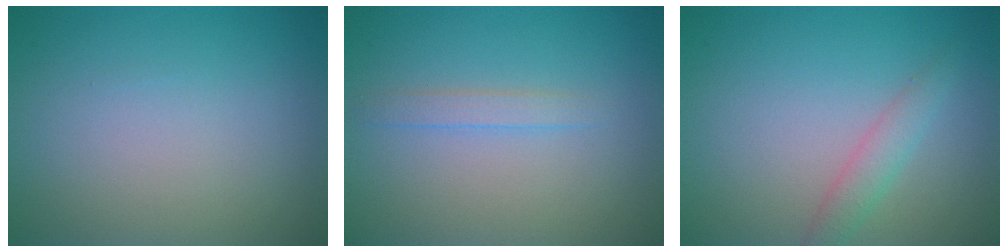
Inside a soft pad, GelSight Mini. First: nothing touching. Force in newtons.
{"total": 1.2, "press": 1.2, "slide": 0.1}
{"total": 1.9, "press": 1.9, "slide": 0.1}